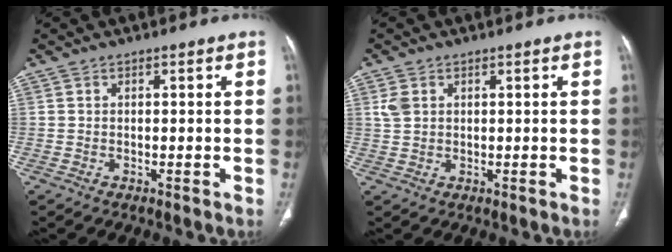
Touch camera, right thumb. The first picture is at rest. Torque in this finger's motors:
{"motor_torque": [0.31, 0.95, 0.60, 0.52, 0.06]}